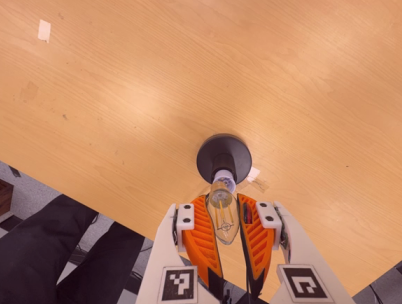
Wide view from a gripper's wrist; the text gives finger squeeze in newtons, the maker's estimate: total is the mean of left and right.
{"total": 20.5, "left": 25.6, "right": 15.3}